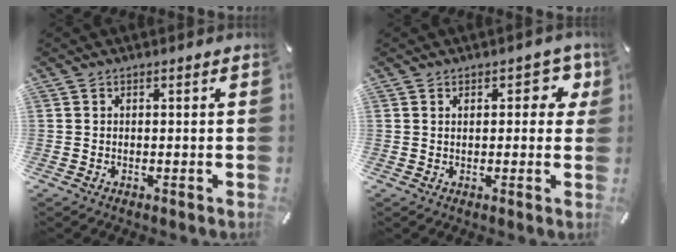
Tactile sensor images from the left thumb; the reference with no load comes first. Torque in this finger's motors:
{"motor_torque": [0.04, -0.16, 0.16, 0.16, 0.00]}